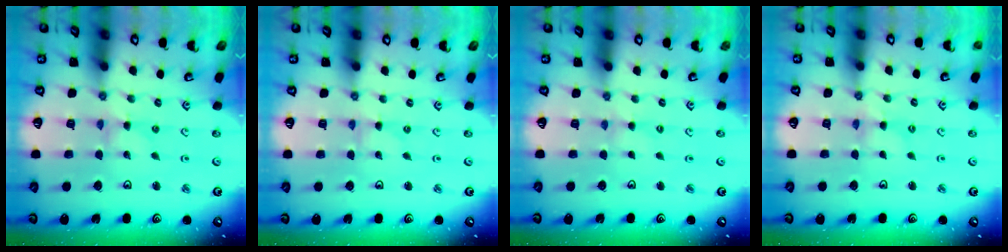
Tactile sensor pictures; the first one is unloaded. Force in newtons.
{"total": 0.0}
{"total": 2.1, "press": 2.0, "slide": 0.4}
{"total": 1.3, "press": 1.3, "slide": 0.3}